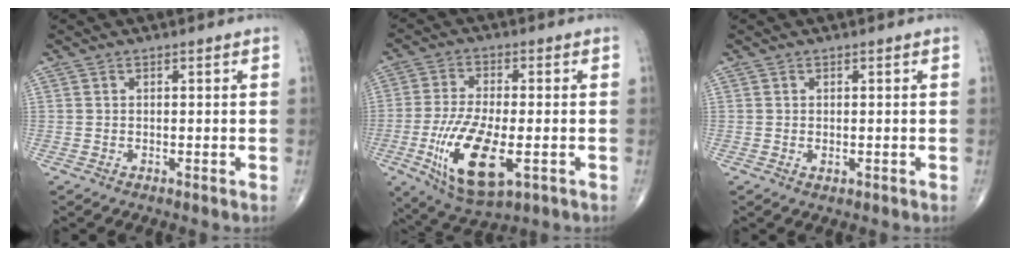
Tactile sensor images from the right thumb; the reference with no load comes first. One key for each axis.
{"total": 15.0, "fx": -4.4, "fy": 5.9, "fz": 13.0, "tx": -0.256, "ty": -0.009, "tz": -0.068}
{"total": 0.8, "fx": -0.2, "fy": 0.4, "fz": 0.6, "tx": -0.006, "ty": 0.000, "tz": 0.000}